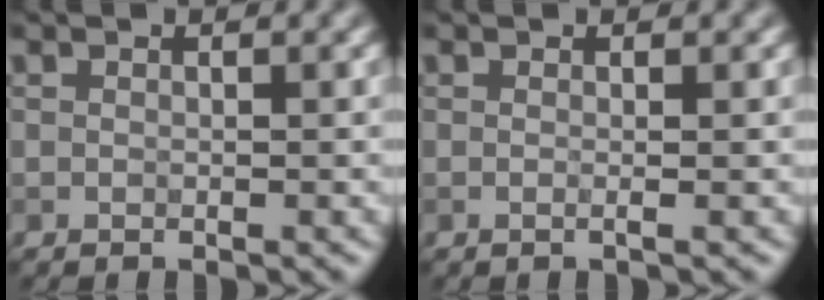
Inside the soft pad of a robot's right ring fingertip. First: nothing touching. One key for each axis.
{"total": 0.9, "fx": -0.1, "fy": 0.3, "fz": 0.9, "tx": -0.010, "ty": -0.006, "tz": -0.007}